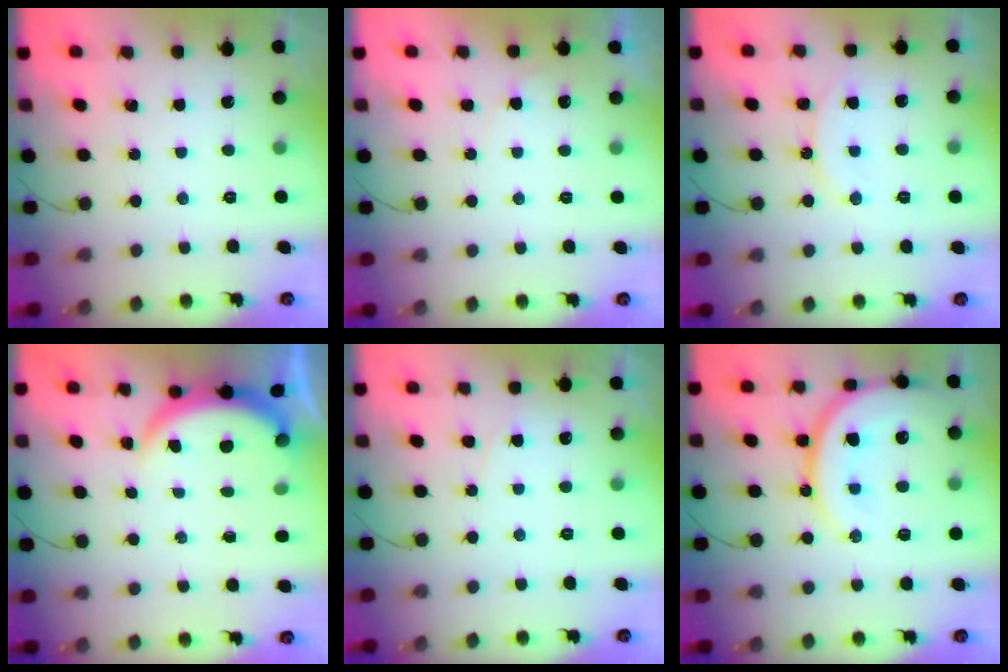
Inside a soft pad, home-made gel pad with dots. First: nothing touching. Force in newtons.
{"total": 4.3, "press": 4.2, "slide": 1.0}
{"total": 9.8, "press": 9.7, "slide": 0.9}
{"total": 3.8, "press": 3.8, "slide": 0.3}
{"total": 3.4, "press": 3.3, "slide": 0.3}
{"total": 17.8, "press": 17.7, "slide": 1.5}